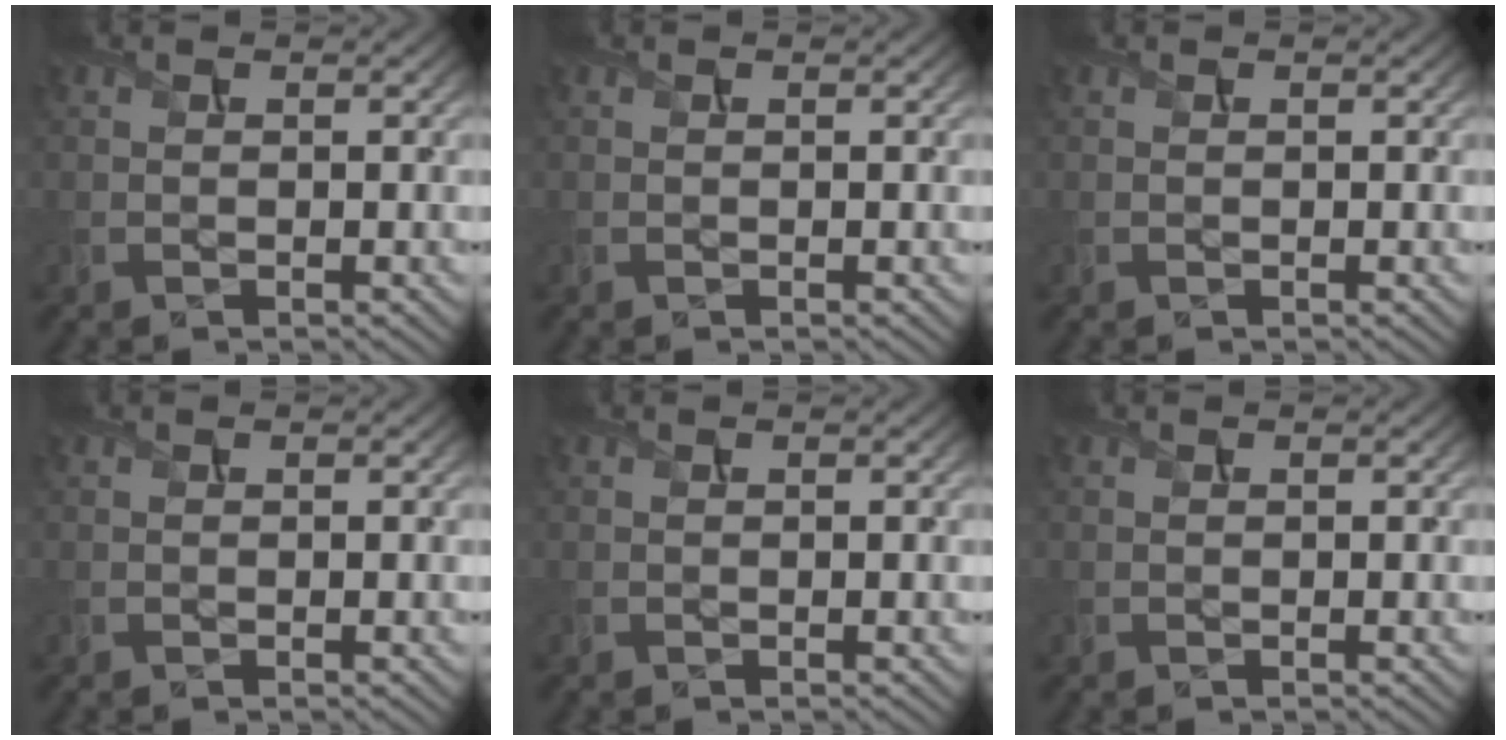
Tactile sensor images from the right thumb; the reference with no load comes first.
{"total": 0.0}
{"total": 0.0}
{"total": 0.0}
{"total": 0.0}
{"total": 0.0}